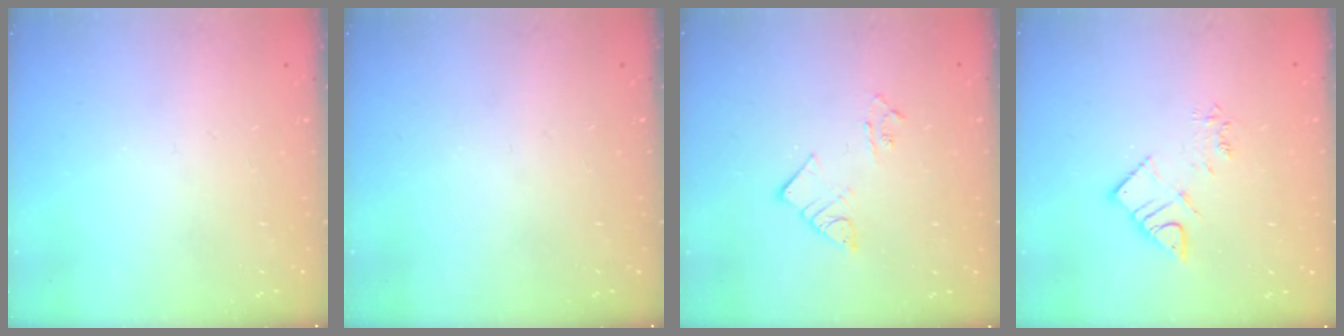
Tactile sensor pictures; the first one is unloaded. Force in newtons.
{"total": 0.0}
{"total": 5.5, "press": 5.5, "slide": 0.4}
{"total": 7.1, "press": 7.1, "slide": 0.6}